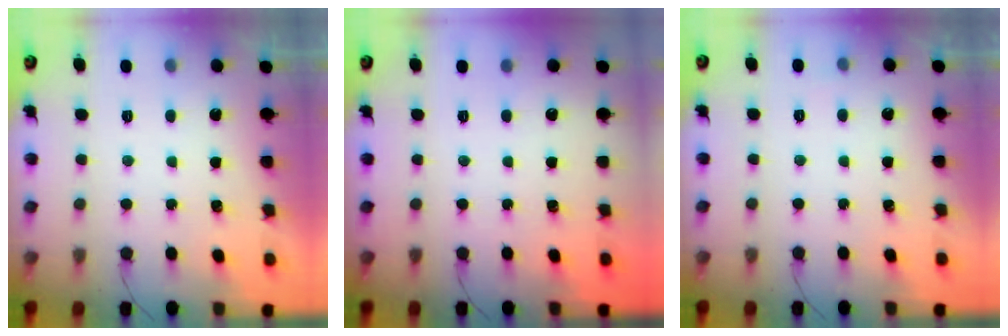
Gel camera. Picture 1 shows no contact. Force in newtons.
{"total": 0.0}
{"total": 6.7, "press": 1.8, "slide": 6.5}